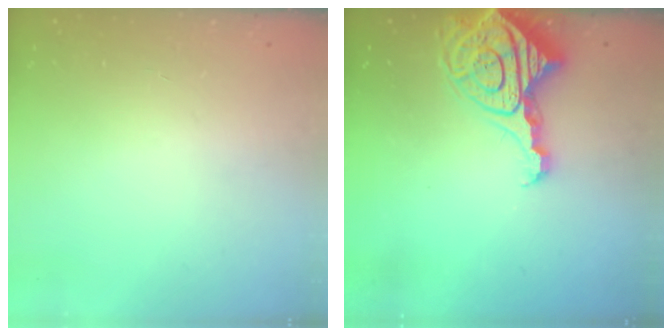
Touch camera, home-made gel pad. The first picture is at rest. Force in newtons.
{"total": 14.3, "press": 14.2, "slide": 1.3}